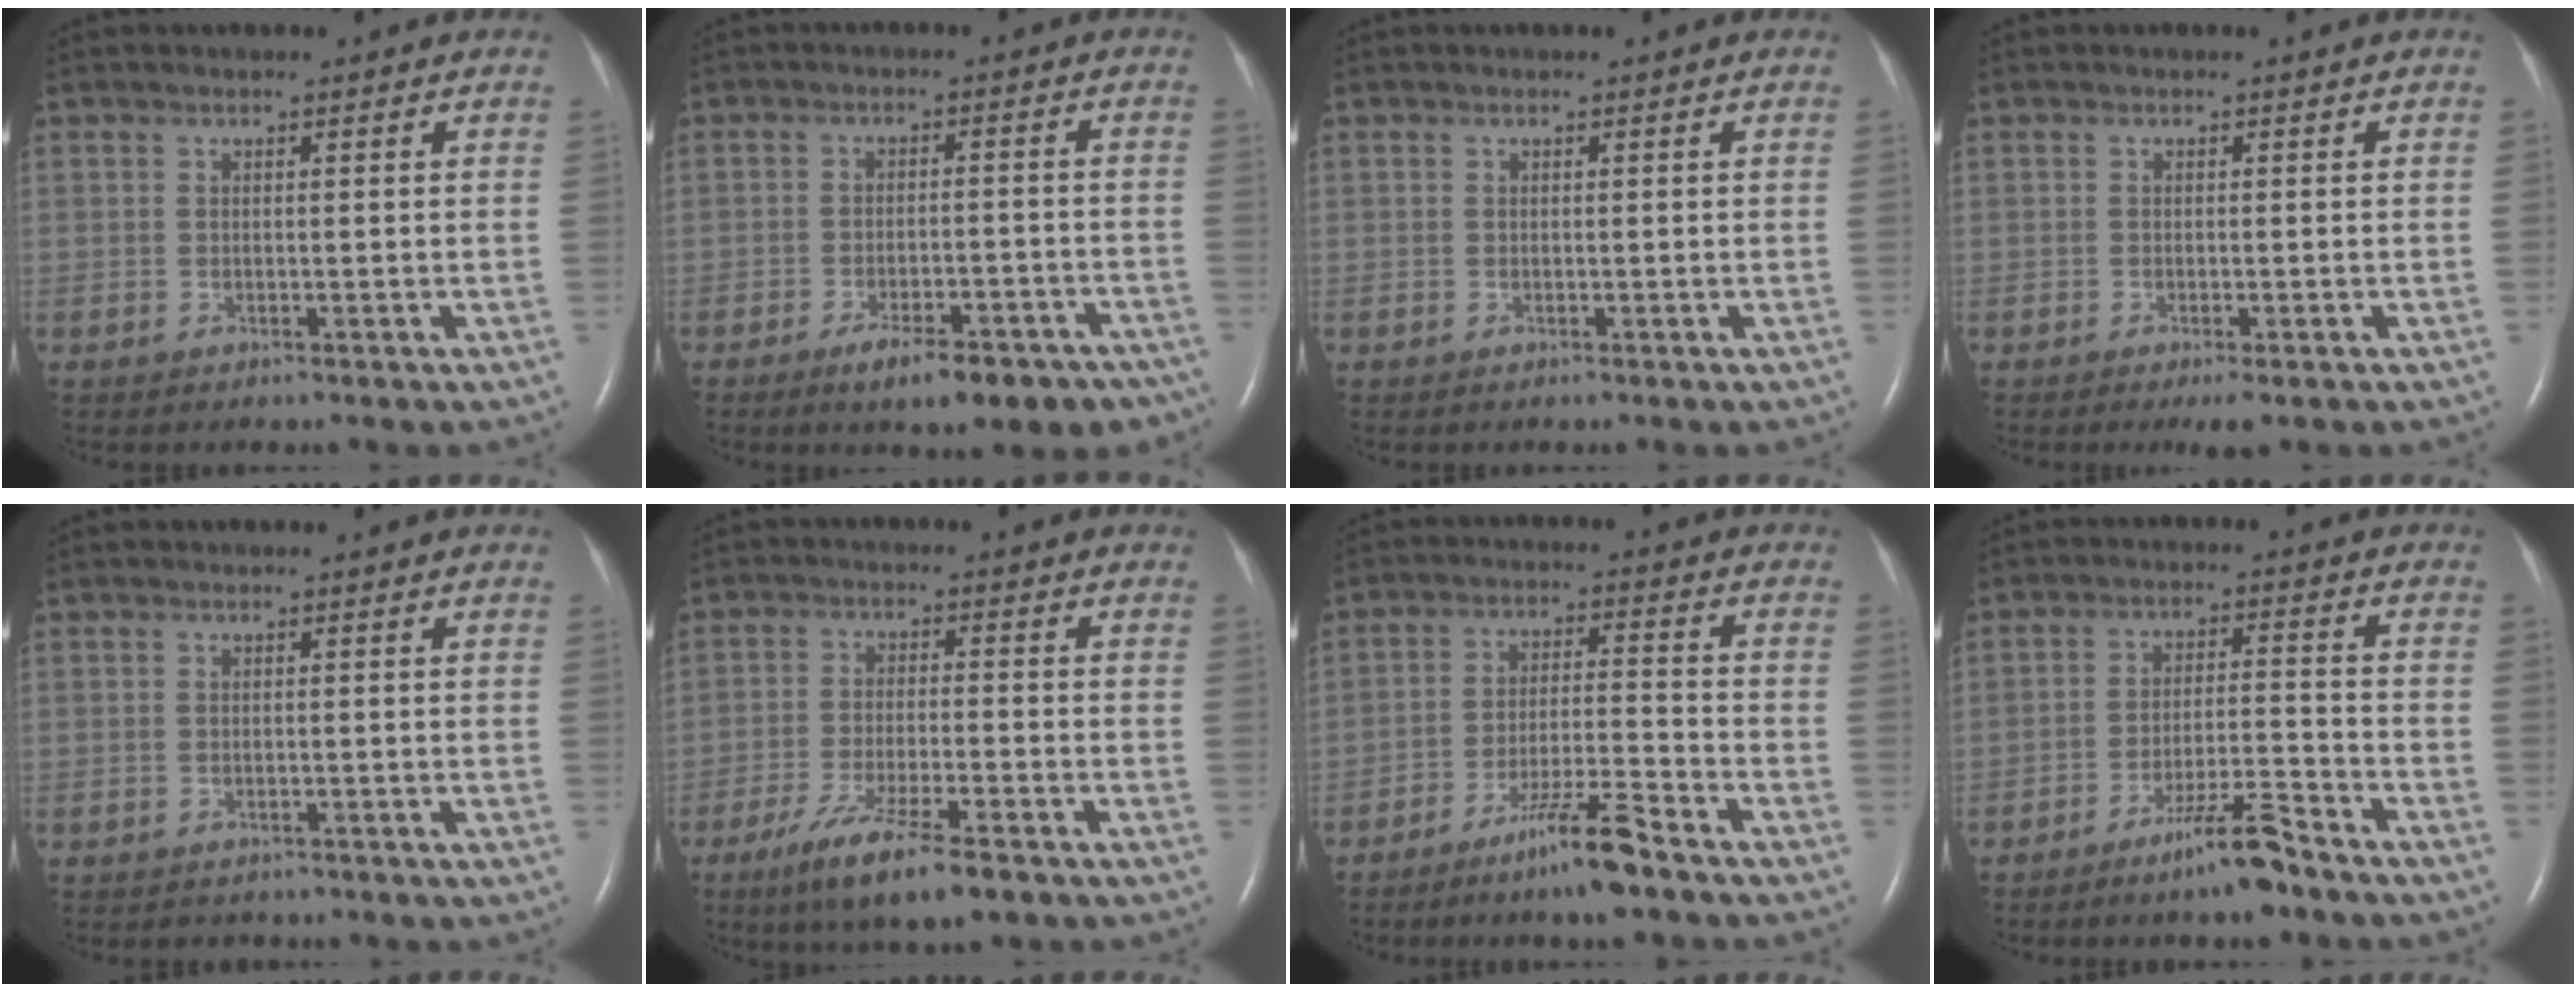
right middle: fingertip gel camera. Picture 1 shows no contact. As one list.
[{"total": 11.7, "force": [-8.7, 4.0, 6.8], "torque": [-0.072, 0.010, -0.120]}, {"total": 0.0}, {"total": 2.0, "force": [-1.2, 0.3, 1.6], "torque": [-0.022, -0.006, -0.017]}, {"total": 1.2, "force": [-1.0, 0.5, 0.0], "torque": [-0.008, 0.000, -0.014]}, {"total": 9.8, "force": [-6.4, 1.0, 7.4], "torque": [-0.142, -0.024, -0.106]}, {"total": 7.9, "force": [-5.9, -0.1, 5.2], "torque": [-0.097, -0.014, -0.112]}, {"total": 7.1, "force": [-5.5, 0.3, 4.4], "torque": [-0.080, -0.010, -0.101]}]